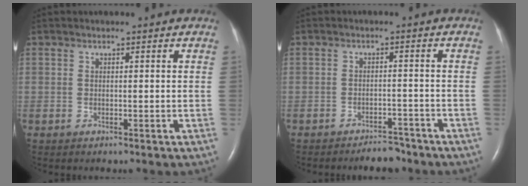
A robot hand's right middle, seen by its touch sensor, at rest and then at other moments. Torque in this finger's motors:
{"motor_torque": [-0.51, -0.04, 0.05, 0.00]}